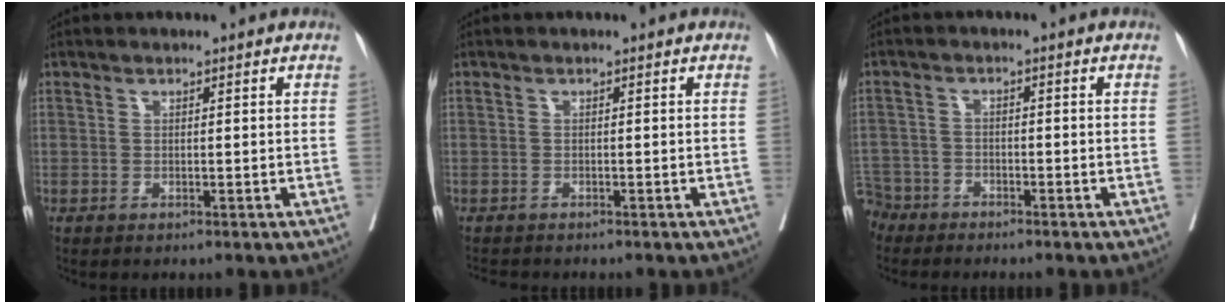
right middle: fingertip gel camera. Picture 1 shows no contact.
{"total": 2.8, "force": [-2.6, 0.7, 0.9], "torque": [-0.014, -0.007, -0.039]}
{"total": 5.4, "force": [-4.7, 2.5, -0.4], "torque": [0.009, -0.003, -0.095]}